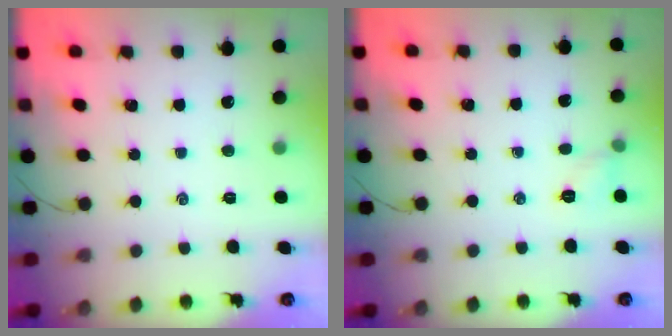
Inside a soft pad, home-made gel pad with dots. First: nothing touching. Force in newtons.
{"total": 4.9, "press": 4.7, "slide": 1.4}